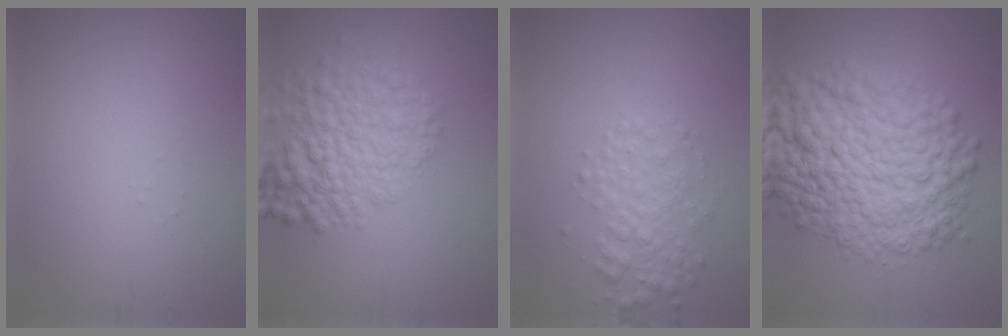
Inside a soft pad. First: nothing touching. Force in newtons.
{"total": 6.1, "press": 6.1, "slide": 0.2}
{"total": 2.9, "press": 2.9, "slide": 0.1}
{"total": 11.0, "press": 11.0, "slide": 0.2}